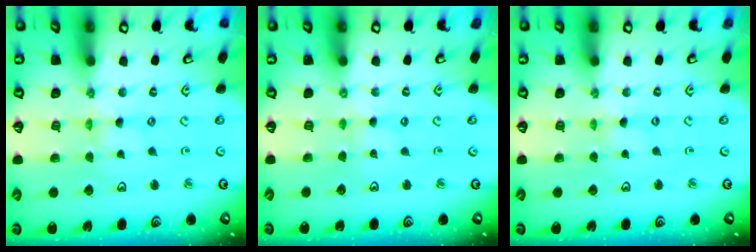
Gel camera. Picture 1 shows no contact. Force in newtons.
{"total": 1.7, "press": 1.7, "slide": 0.3}
{"total": 0.0}